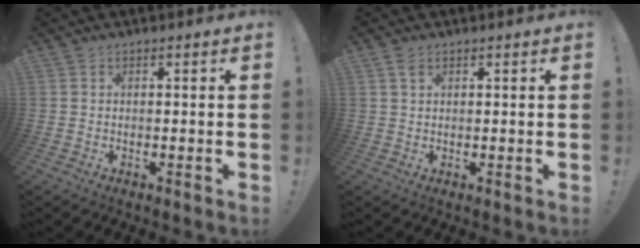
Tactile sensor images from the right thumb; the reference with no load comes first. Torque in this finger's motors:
{"motor_torque": [0.17, -0.27, 0.14, 0.11, 0.02]}